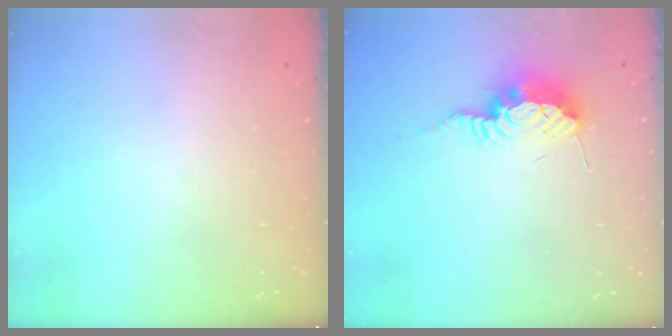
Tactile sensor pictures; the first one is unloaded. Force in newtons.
{"total": 9.1, "press": 9.1, "slide": 0.8}